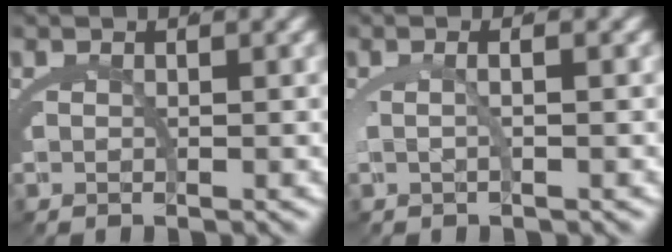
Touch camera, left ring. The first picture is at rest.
{"total": 1.7, "force": [-0.1, -0.1, 1.7], "torque": [-0.035, 0.001, -0.001]}